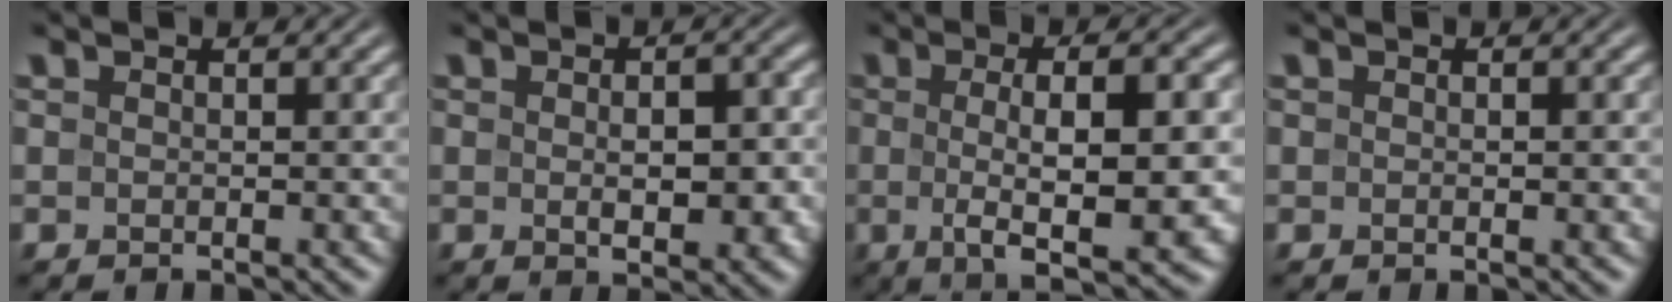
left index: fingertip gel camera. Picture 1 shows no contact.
{"total": 4.7, "force": [-0.3, 2.2, 4.1], "torque": [-0.057, -0.004, 0.002]}
{"total": 9.4, "force": [-0.7, 2.6, 9.0], "torque": [-0.133, -0.004, -0.011]}
{"total": 0.6, "force": [0.0, 0.3, 0.5], "torque": [-0.007, -0.002, 0.001]}